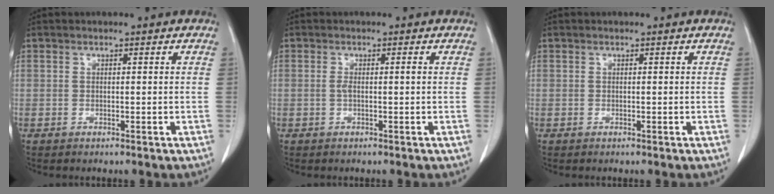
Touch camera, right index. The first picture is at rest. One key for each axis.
{"total": 1.2, "fx": -0.1, "fy": 0.0, "fz": 1.2, "tx": -0.024, "ty": 0.000, "tz": 0.000}
{"total": 0.0}